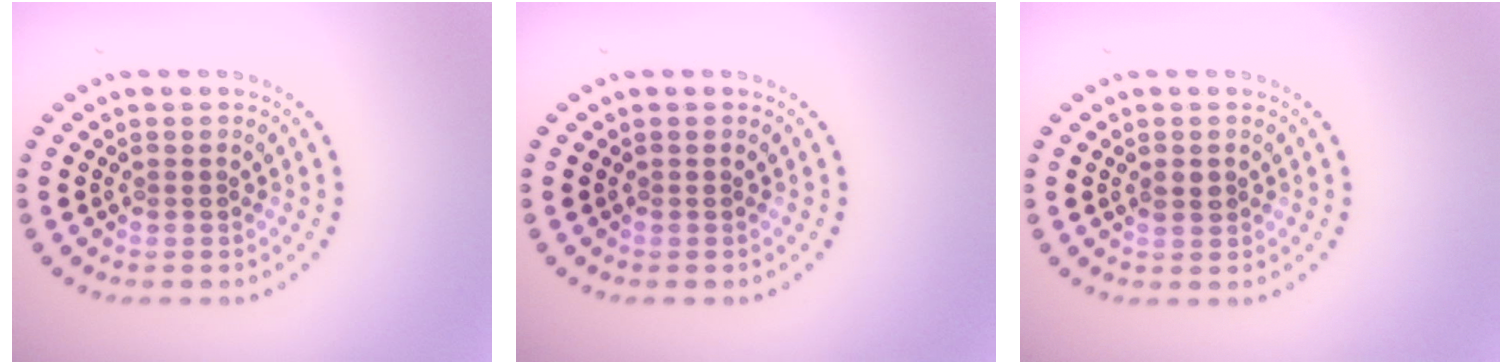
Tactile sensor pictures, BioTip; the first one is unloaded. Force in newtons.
{"total": 0.0}
{"total": 1.2, "press": 1.1, "slide": 0.2}